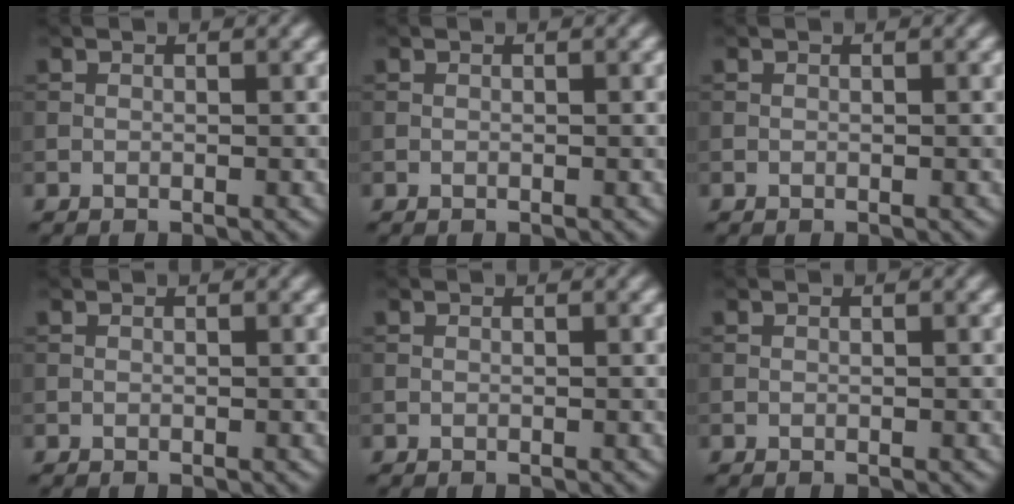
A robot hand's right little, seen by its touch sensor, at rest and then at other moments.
{"total": 0.0}
{"total": 0.0}
{"total": 0.0}
{"total": 0.0}
{"total": 0.0}